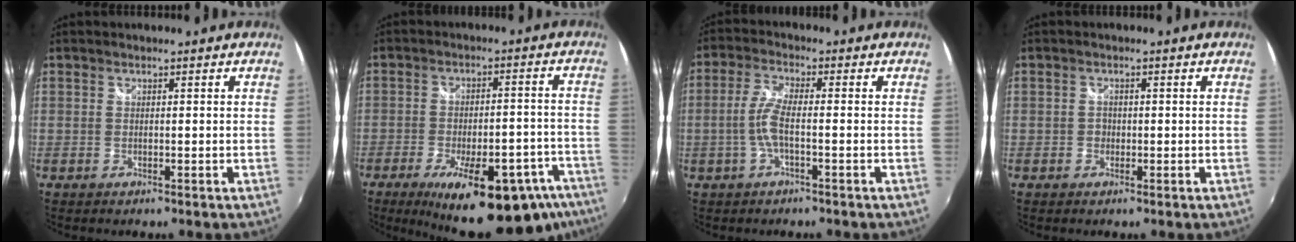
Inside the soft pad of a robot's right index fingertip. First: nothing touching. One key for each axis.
{"total": 23.7, "fx": -16.0, "fy": 8.4, "fz": 15.4, "tx": -0.231, "ty": -0.017, "tz": -0.204}
{"total": 5.2, "fx": -1.4, "fy": 0.8, "fz": 4.9, "tx": -0.110, "ty": 0.003, "tz": -0.027}
{"total": 1.3, "fx": -0.5, "fy": 1.2, "fz": 0.2, "tx": -0.003, "ty": -0.002, "tz": -0.008}